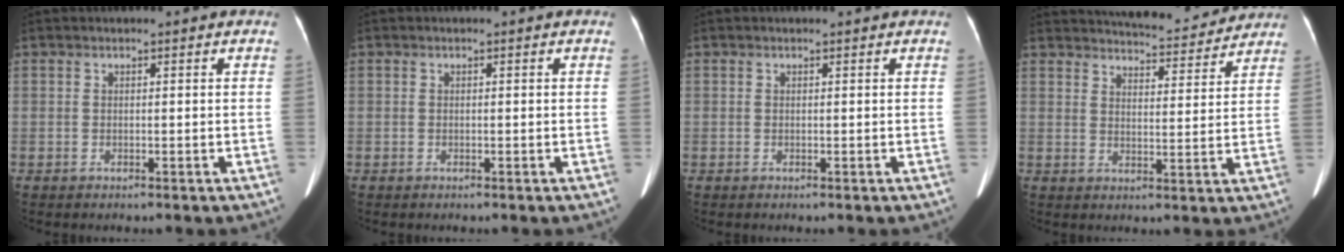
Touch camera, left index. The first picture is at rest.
{"total": 0.0}
{"total": 0.8, "force": [0.8, 0.1, 0.2], "torque": [-0.011, 0.007, 0.009]}
{"total": 13.9, "force": [13.2, 2.7, 3.3], "torque": [-0.039, 0.003, 0.171]}